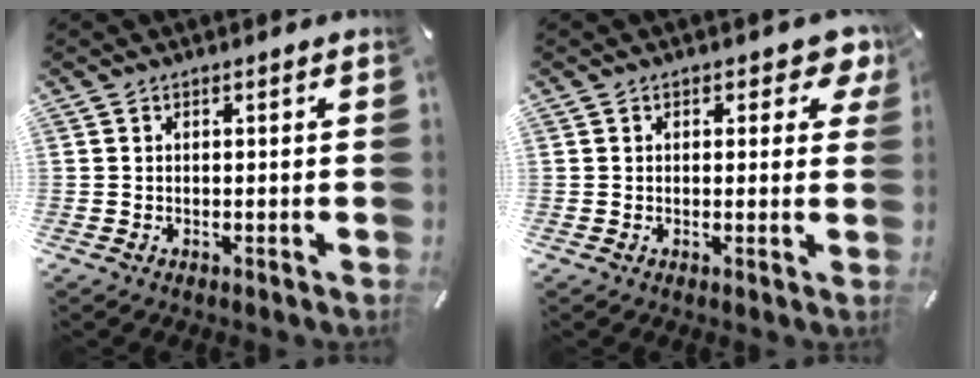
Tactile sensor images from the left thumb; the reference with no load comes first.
{"total": 3.9, "force": [1.8, 2.3, 2.6], "torque": [-0.024, -0.001, 0.025]}